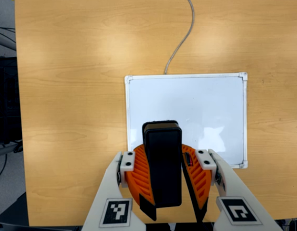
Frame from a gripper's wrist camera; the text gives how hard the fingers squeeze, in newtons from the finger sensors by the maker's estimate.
{"total": 12.1, "left": 11.4, "right": 12.9}